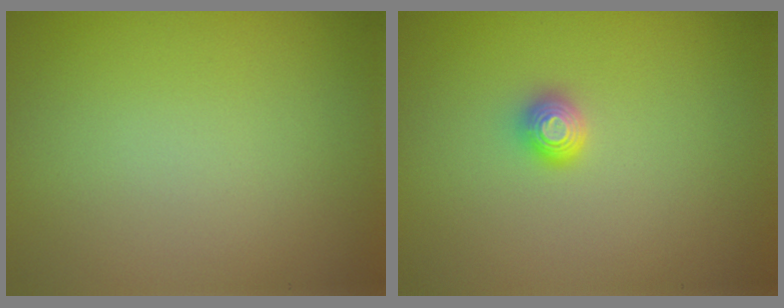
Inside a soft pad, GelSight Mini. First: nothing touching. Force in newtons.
{"total": 1.4, "press": 1.2, "slide": 0.7}